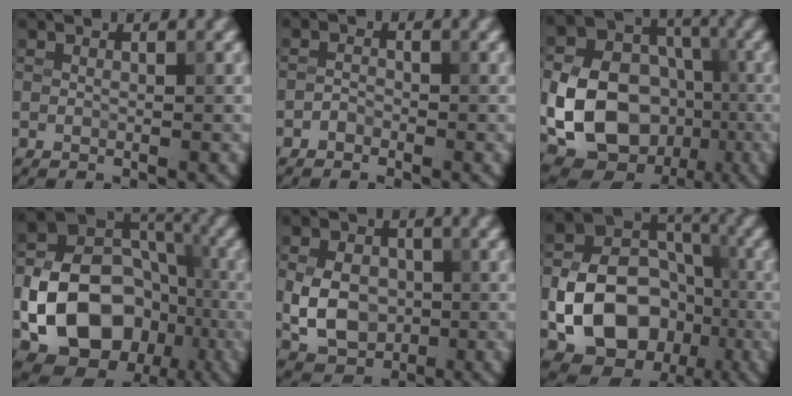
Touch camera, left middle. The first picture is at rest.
{"total": 1.0, "force": [-0.7, 0.6, 0.3], "torque": [-0.002, 0.002, -0.016]}
{"total": 12.3, "force": [-2.7, 9.5, 7.3], "torque": [-0.139, -0.012, -0.053]}
{"total": 12.8, "force": [-3.6, 9.7, 7.5], "torque": [-0.129, -0.008, -0.064]}
{"total": 5.8, "force": [-0.6, 4.4, 3.7], "torque": [-0.071, -0.001, -0.015]}
{"total": 11.4, "force": [-3.1, 8.6, 6.7], "torque": [-0.120, -0.008, -0.058]}